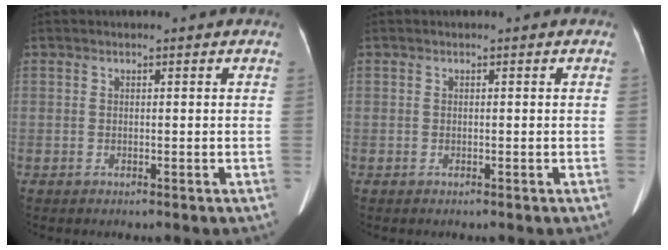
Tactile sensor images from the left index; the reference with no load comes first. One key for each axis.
{"total": 0.0}